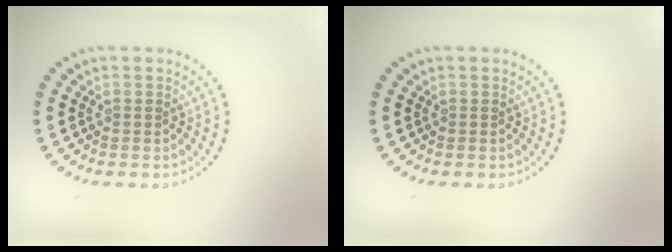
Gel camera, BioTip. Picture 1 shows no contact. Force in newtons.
{"total": 0.0}